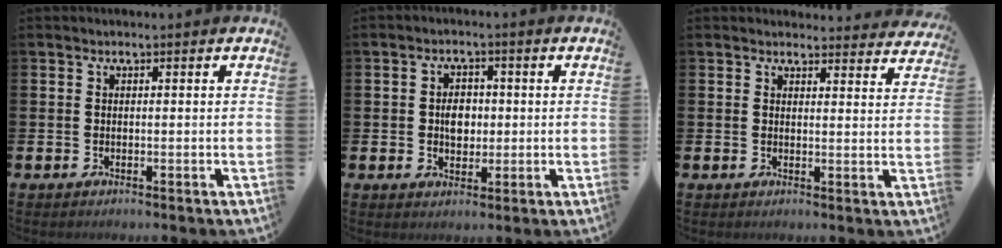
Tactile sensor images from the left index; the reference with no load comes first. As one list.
[{"total": 3.4, "force": [0.2, 2.5, 2.3], "torque": [-0.030, 0.004, -0.004]}, {"total": 2.9, "force": [2.8, 0.7, 0.0], "torque": [0.006, -0.019, 0.048]}]